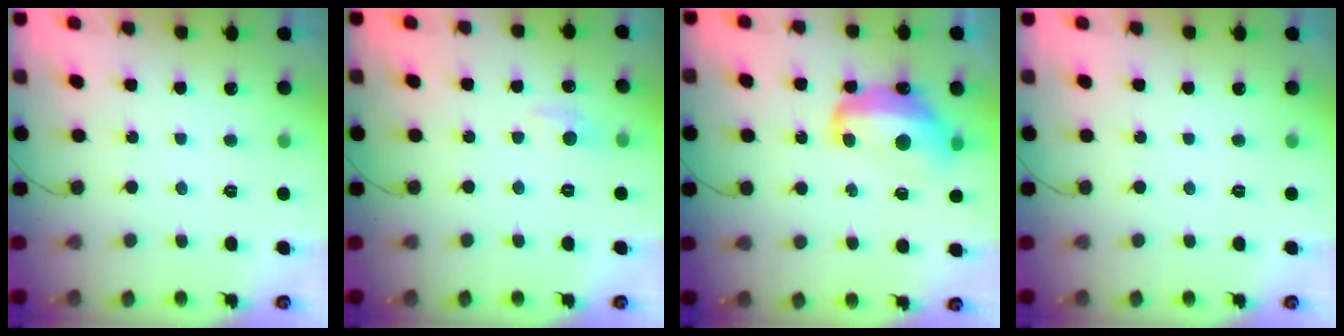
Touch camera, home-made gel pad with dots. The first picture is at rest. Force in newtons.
{"total": 6.1, "press": 6.0, "slide": 0.9}
{"total": 13.1, "press": 13.1, "slide": 1.3}
{"total": 0.0}